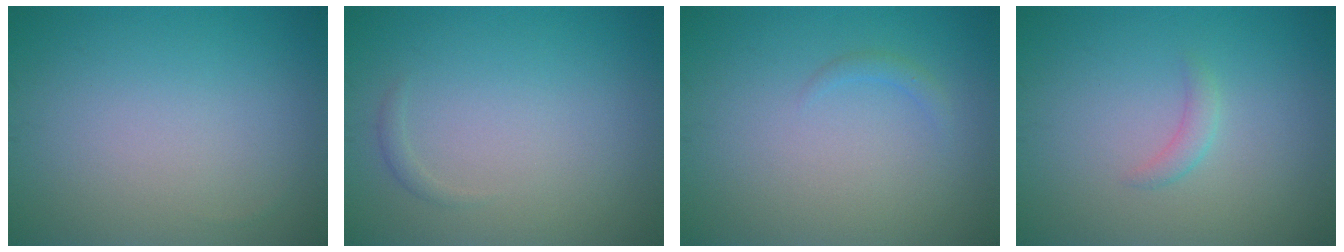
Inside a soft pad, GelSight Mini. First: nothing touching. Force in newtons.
{"total": 0.6, "press": 0.6, "slide": 0.0}
{"total": 0.8, "press": 0.8, "slide": 0.0}
{"total": 1.2, "press": 1.1, "slide": 0.0}